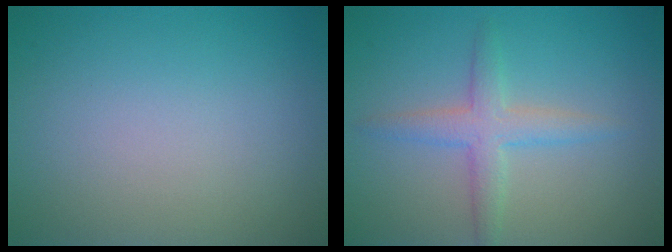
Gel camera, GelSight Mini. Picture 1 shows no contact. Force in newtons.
{"total": 3.0, "press": 3.0, "slide": 0.1}